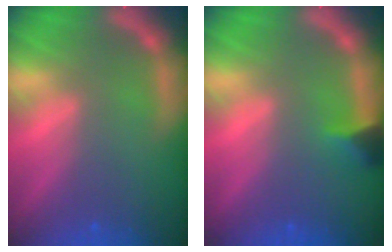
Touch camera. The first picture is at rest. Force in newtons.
{"total": 1.9}